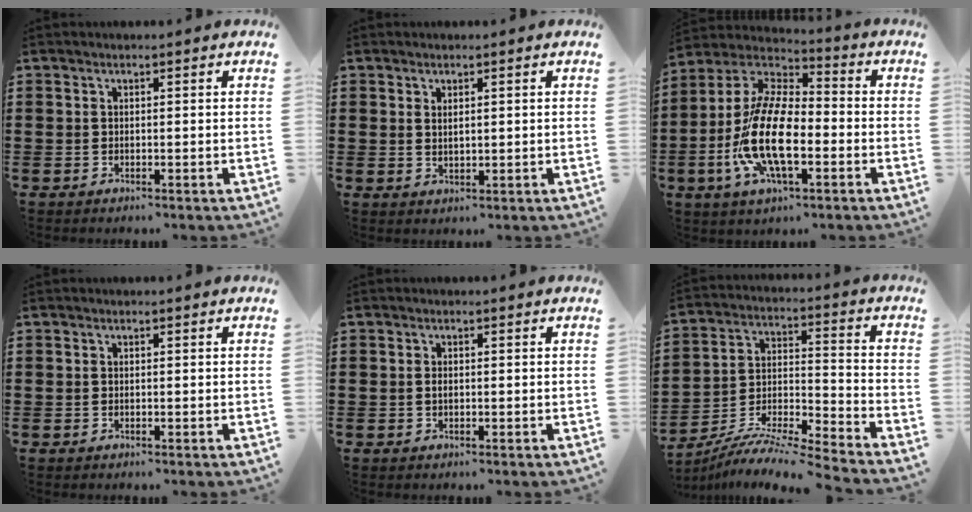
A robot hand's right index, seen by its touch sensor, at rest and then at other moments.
{"total": 1.2, "force": [0.9, 0.5, 0.6], "torque": [-0.012, 0.003, 0.016]}
{"total": 15.1, "force": [-4.5, 6.7, 12.7], "torque": [-0.301, -0.006, -0.093]}
{"total": 0.0}
{"total": 0.7, "force": [0.0, 0.4, 0.6], "torque": [-0.014, -0.001, -0.001]}
{"total": 8.1, "force": [-7.7, -0.4, 2.5], "torque": [-0.045, -0.005, -0.158]}